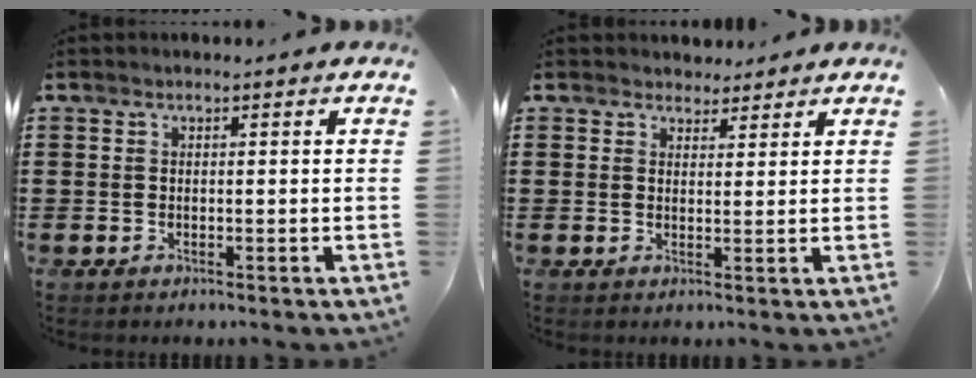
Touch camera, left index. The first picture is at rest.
{"total": 2.4, "force": [2.1, 1.2, 0.0], "torque": [-0.006, 0.004, 0.041]}